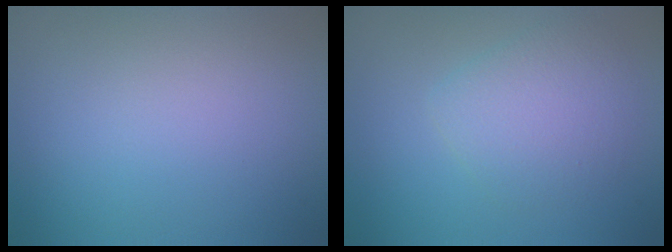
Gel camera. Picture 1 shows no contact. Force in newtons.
{"total": 3.3, "press": 3.3, "slide": 0.1}